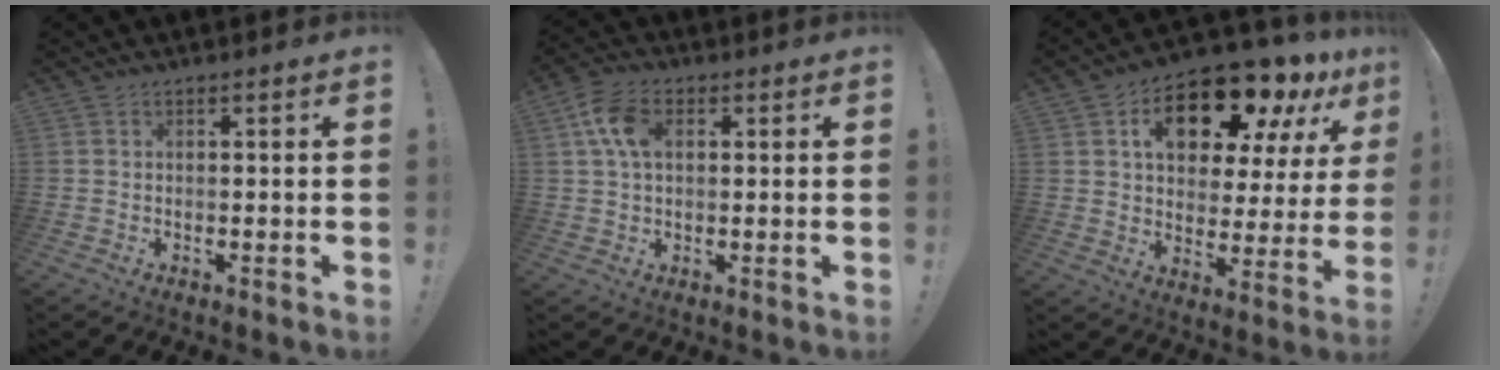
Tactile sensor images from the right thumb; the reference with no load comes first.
{"total": 9.5, "force": [2.5, 6.1, 6.9], "torque": [-0.129, 0.009, 0.046]}
{"total": 17.3, "force": [10.8, 8.4, 10.7], "torque": [-0.163, -0.067, 0.181]}